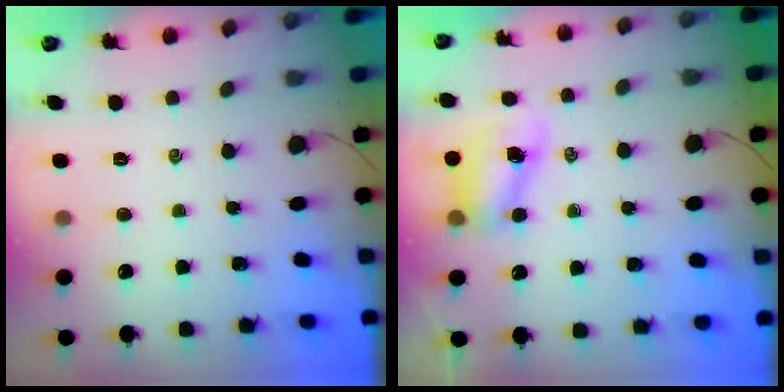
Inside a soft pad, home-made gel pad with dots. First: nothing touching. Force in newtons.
{"total": 7.9, "press": 7.9, "slide": 1.0}